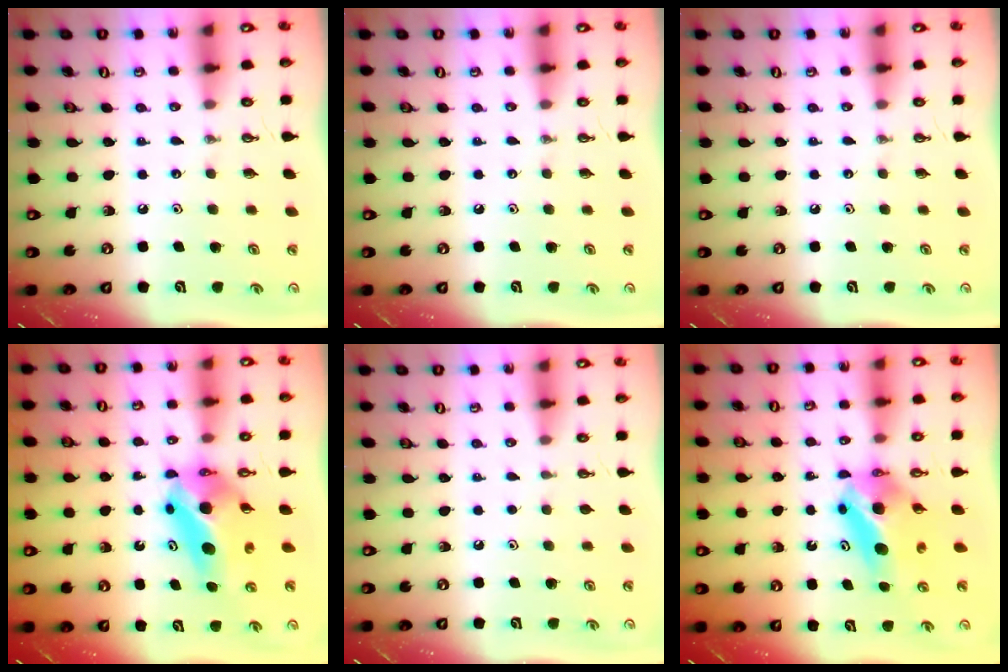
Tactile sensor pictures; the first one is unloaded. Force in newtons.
{"total": 0.0}
{"total": 0.0}
{"total": 8.7, "press": 8.3, "slide": 2.3}
{"total": 0.5, "press": 0.0, "slide": 0.5}
{"total": 7.8, "press": 7.4, "slide": 2.3}